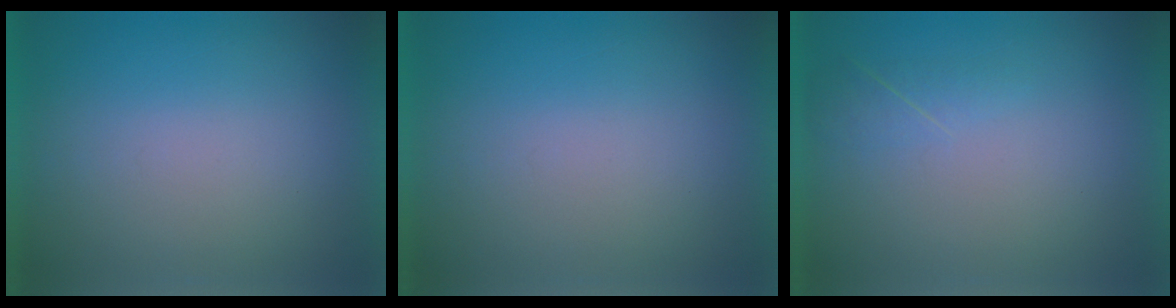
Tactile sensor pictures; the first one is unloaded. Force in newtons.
{"total": 0.0}
{"total": 1.9}